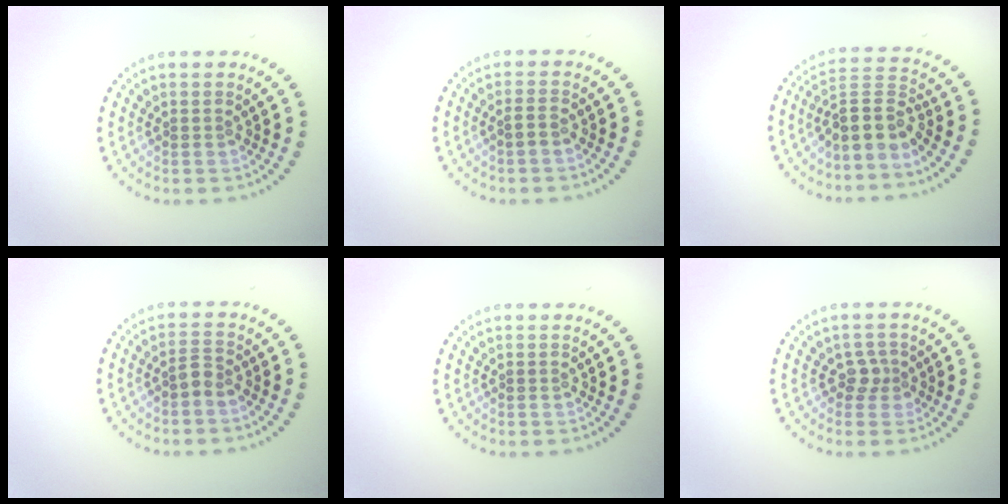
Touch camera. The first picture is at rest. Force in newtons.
{"total": 0.7, "press": 0.5, "slide": 0.4}
{"total": 3.9, "press": 3.3, "slide": 2.1}
{"total": 1.3, "press": 1.1, "slide": 0.7}
{"total": 0.0}
{"total": 1.7, "press": 1.2, "slide": 1.1}